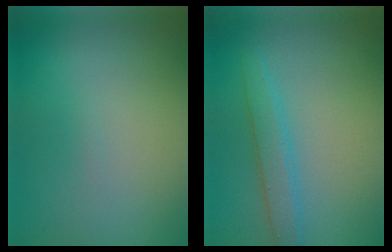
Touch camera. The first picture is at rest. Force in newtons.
{"total": 2.5, "press": 2.5, "slide": 0.1}